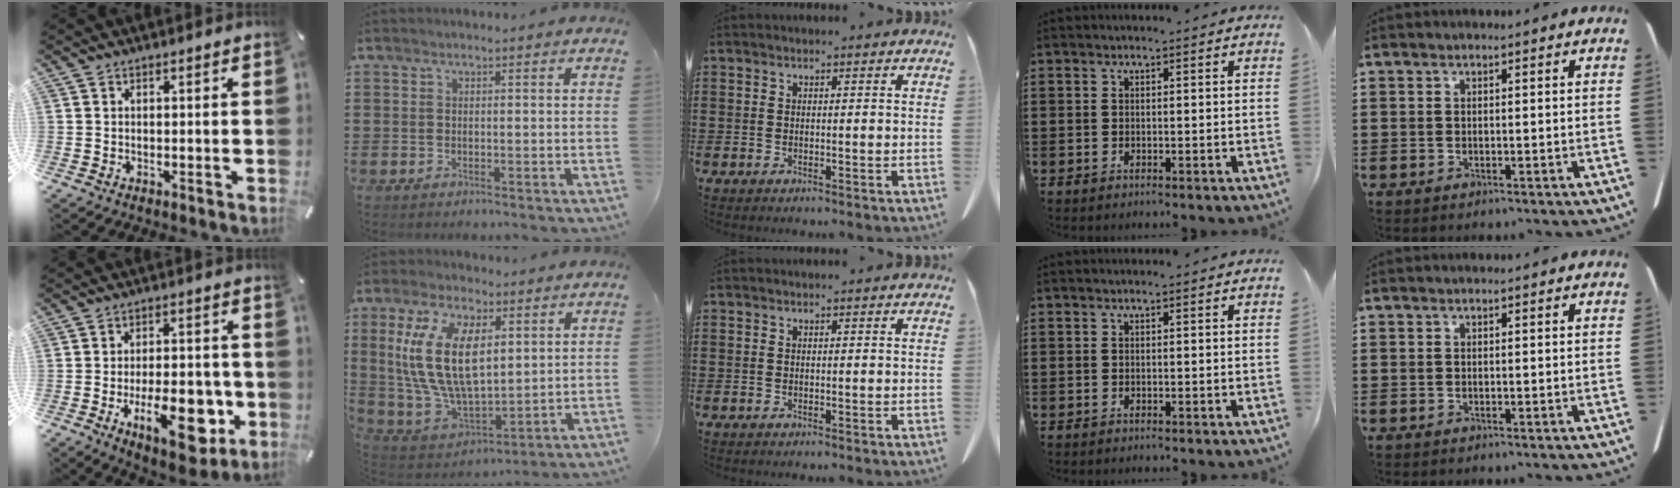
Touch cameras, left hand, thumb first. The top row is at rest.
{"thumb": {"total": 17.0, "force": [-5.0, 8.0, 14.1], "torque": [-0.194, 0.005, -0.072]}, "index": {"total": 14.5, "force": [4.3, 7.4, 11.8], "torque": [-0.275, -0.001, 0.076]}}